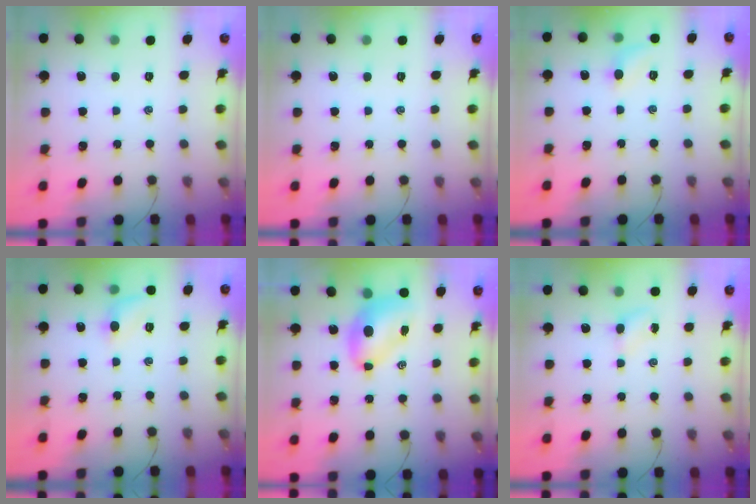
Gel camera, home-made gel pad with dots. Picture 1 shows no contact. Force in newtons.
{"total": 0.0}
{"total": 6.6, "press": 6.3, "slide": 1.9}
{"total": 7.8, "press": 7.7, "slide": 1.5}
{"total": 7.6, "press": 7.5, "slide": 1.1}
{"total": 2.8, "press": 2.6, "slide": 0.9}